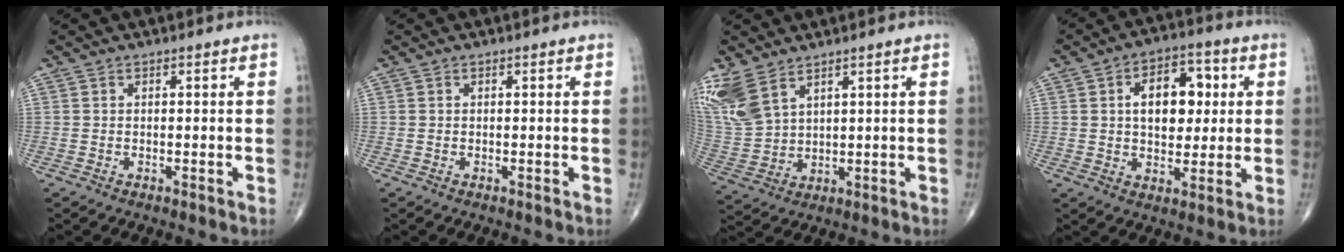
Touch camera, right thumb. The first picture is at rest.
{"total": 0.0}
{"total": 10.7, "force": [6.9, 5.4, 6.2], "torque": [-0.146, -0.020, 0.162]}
{"total": 12.2, "force": [2.4, 7.6, 9.3], "torque": [-0.102, 0.007, 0.036]}